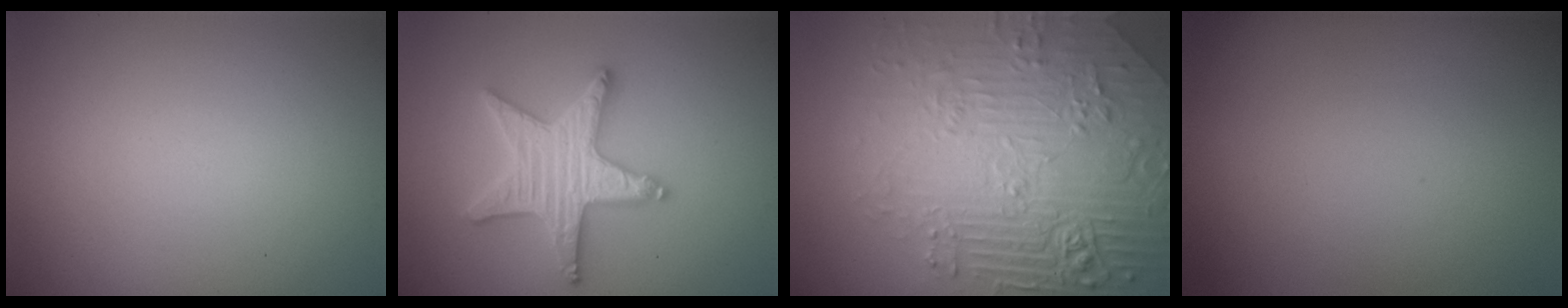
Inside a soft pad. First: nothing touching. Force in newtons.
{"total": 5.2, "press": 5.2, "slide": 0.9}
{"total": 7.9, "press": 6.1, "slide": 5.1}
{"total": 0.0}